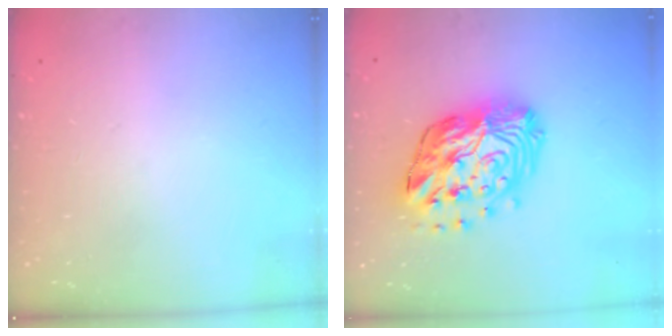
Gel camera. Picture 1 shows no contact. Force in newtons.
{"total": 18.7, "press": 18.7, "slide": 1.4}